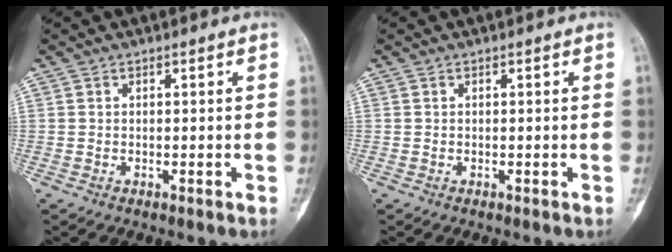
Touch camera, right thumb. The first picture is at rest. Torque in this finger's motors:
{"motor_torque": [0.48, 0.34, -0.03, -0.45, -0.01]}